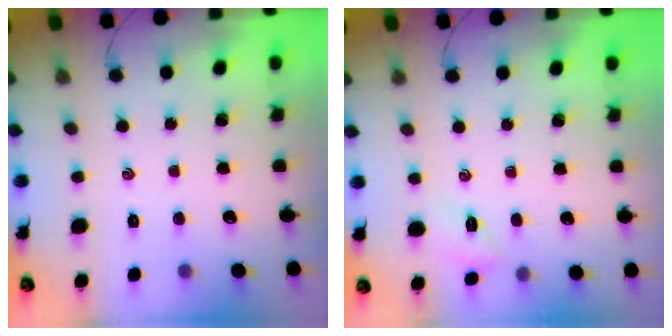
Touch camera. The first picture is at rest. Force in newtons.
{"total": 2.7, "press": 2.6, "slide": 0.8}